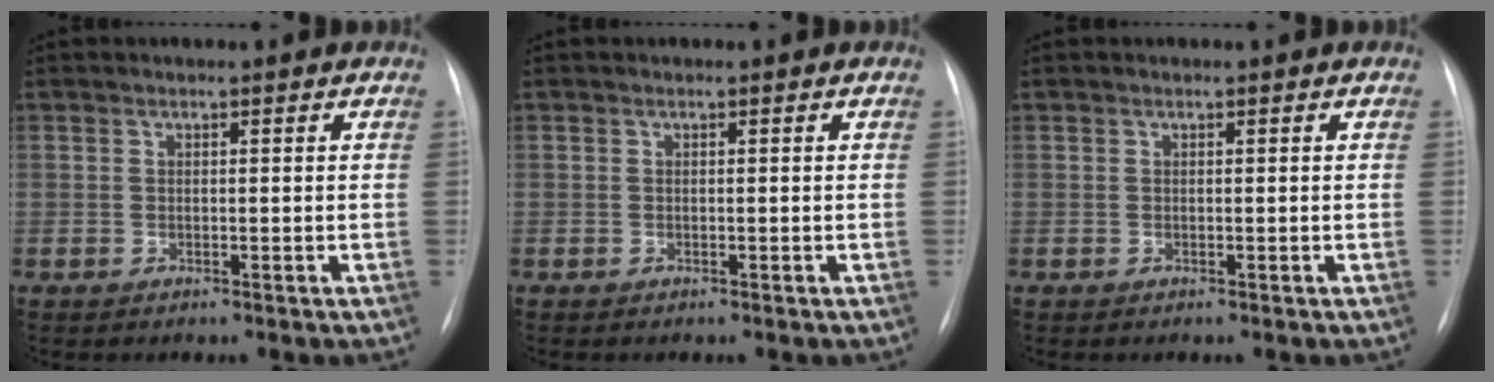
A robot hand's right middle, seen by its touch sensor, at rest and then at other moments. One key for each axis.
{"total": 0.0}
{"total": 0.0}